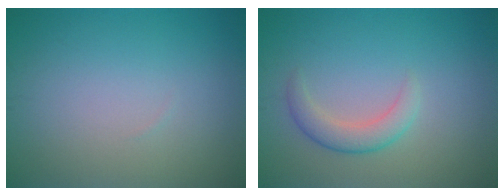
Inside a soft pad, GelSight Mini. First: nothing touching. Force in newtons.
{"total": 2.4, "press": 2.4, "slide": 0.2}